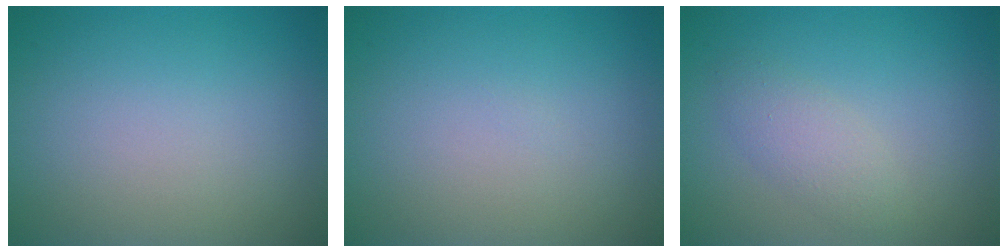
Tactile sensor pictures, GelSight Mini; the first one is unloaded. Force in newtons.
{"total": 0.0}
{"total": 2.2, "press": 2.2, "slide": 0.2}